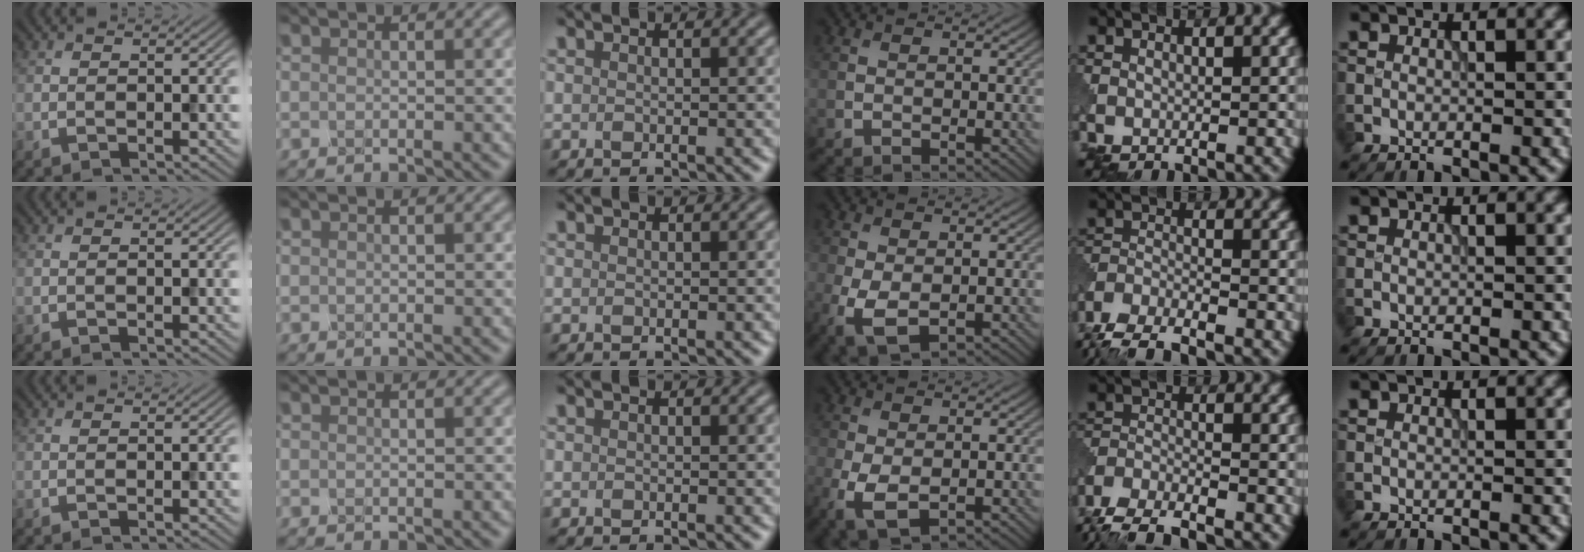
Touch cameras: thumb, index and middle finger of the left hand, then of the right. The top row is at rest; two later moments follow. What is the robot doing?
{"motion": "squeeze", "object": "foam earplug"}